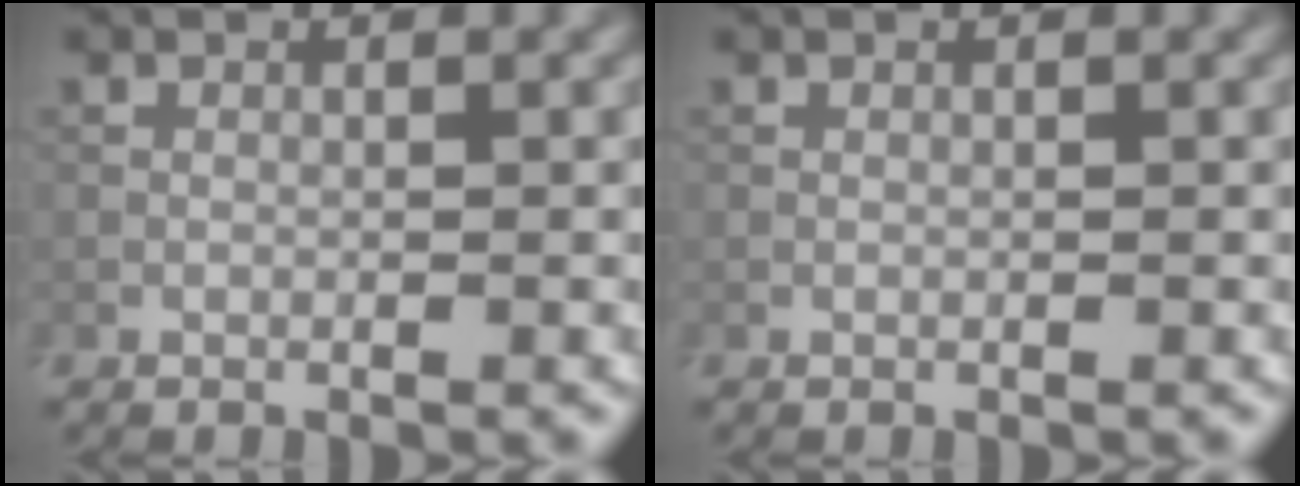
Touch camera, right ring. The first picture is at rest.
{"total": 0.0}